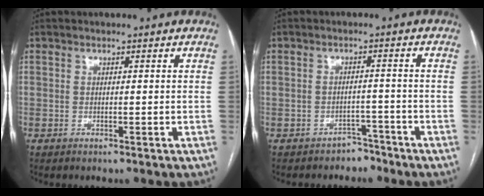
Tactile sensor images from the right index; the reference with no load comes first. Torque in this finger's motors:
{"motor_torque": [-0.16, 0.08, -0.87, -0.21]}